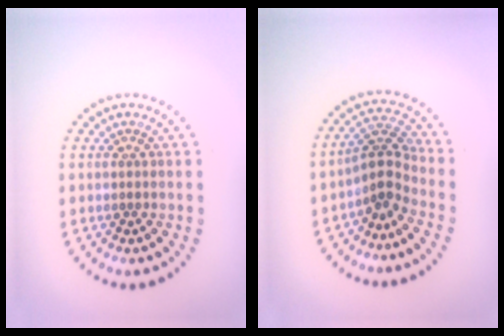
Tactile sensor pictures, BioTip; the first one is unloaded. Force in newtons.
{"total": 2.9, "press": 2.0, "slide": 2.1}